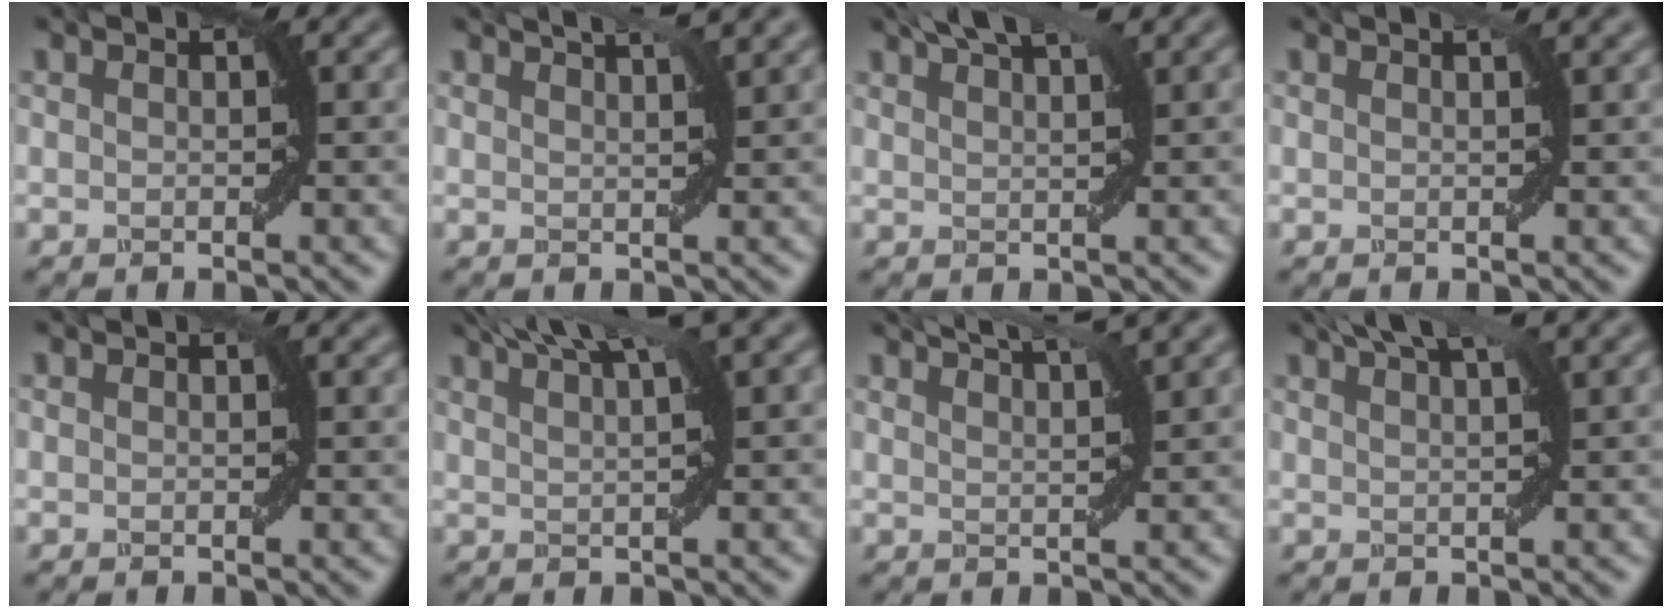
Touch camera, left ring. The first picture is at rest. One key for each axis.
{"total": 5.0, "fx": 3.4, "fy": 1.6, "fz": 3.4, "tx": -0.030, "ty": 0.029, "tz": 0.017}
{"total": 4.9, "fx": 3.3, "fy": 1.2, "fz": 3.5, "tx": -0.046, "ty": 0.024, "tz": 0.036}
{"total": 1.4, "fx": 0.9, "fy": 0.4, "fz": 1.1, "tx": -0.016, "ty": 0.004, "tz": 0.007}
{"total": 0.0}
{"total": 6.8, "fx": 4.6, "fy": 1.3, "fz": 4.8, "tx": -0.058, "ty": 0.030, "tz": 0.049}
{"total": 6.3, "fx": 4.7, "fy": 1.6, "fz": 4.0, "tx": -0.042, "ty": 0.033, "tz": 0.033}
{"total": 5.2, "fx": 3.4, "fy": 1.2, "fz": 3.8, "tx": -0.046, "ty": 0.025, "tz": 0.034}